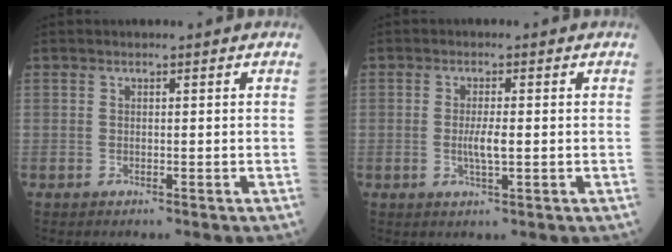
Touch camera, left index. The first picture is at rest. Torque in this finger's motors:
{"motor_torque": [0.44, 0.10, 0.10, 0.03]}